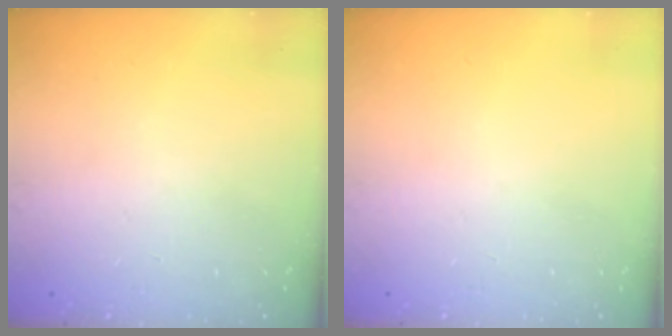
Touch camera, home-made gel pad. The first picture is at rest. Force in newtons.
{"total": 0.0}